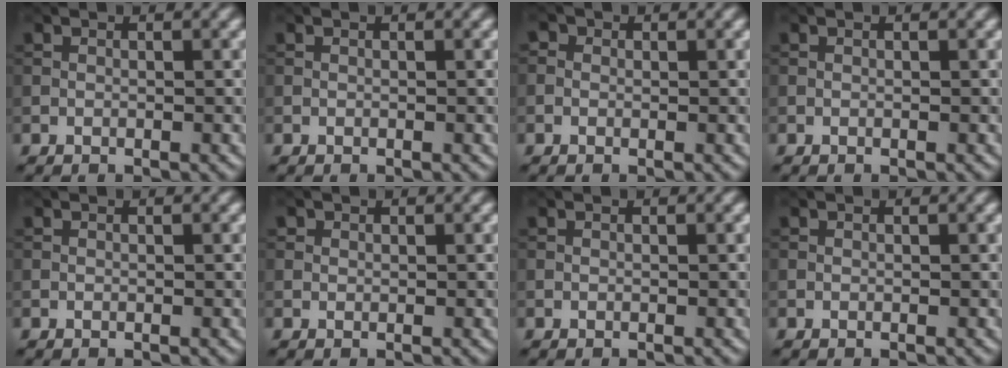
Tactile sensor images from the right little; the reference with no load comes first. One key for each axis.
{"total": 0.0}
{"total": 1.0, "fx": 0.3, "fy": 0.9, "fz": 0.3, "tx": -0.007, "ty": -0.003, "tz": -0.006}
{"total": 0.0}
{"total": 0.0}
{"total": 0.7, "fx": 0.3, "fy": 0.6, "fz": 0.1, "tx": 0.002, "ty": 0.000, "tz": 0.005}
{"total": 0.0}
{"total": 0.0}